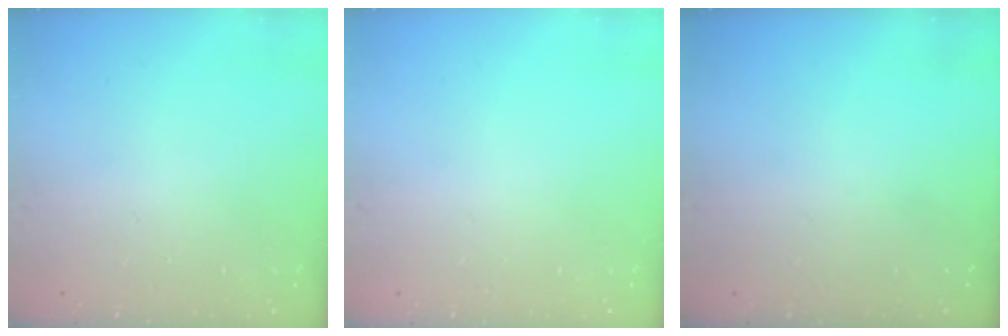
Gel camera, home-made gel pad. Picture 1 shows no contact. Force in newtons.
{"total": 0.0}
{"total": 0.0}